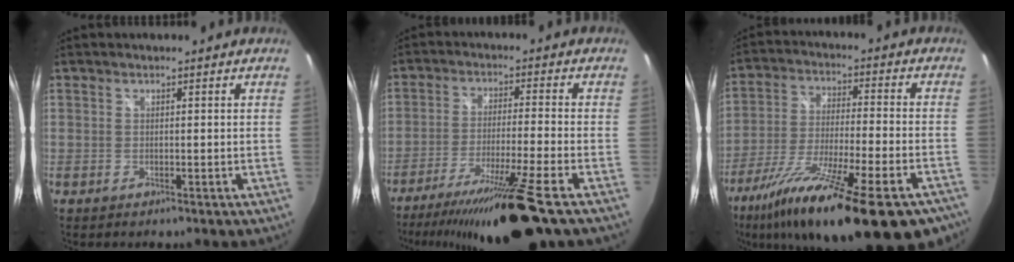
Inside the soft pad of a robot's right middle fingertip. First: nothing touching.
{"total": 17.0, "force": [-12.9, -1.1, 10.9], "torque": [-0.211, -0.035, -0.210]}
{"total": 29.4, "force": [-20.7, 6.5, 19.8], "torque": [-0.339, -0.071, -0.313]}